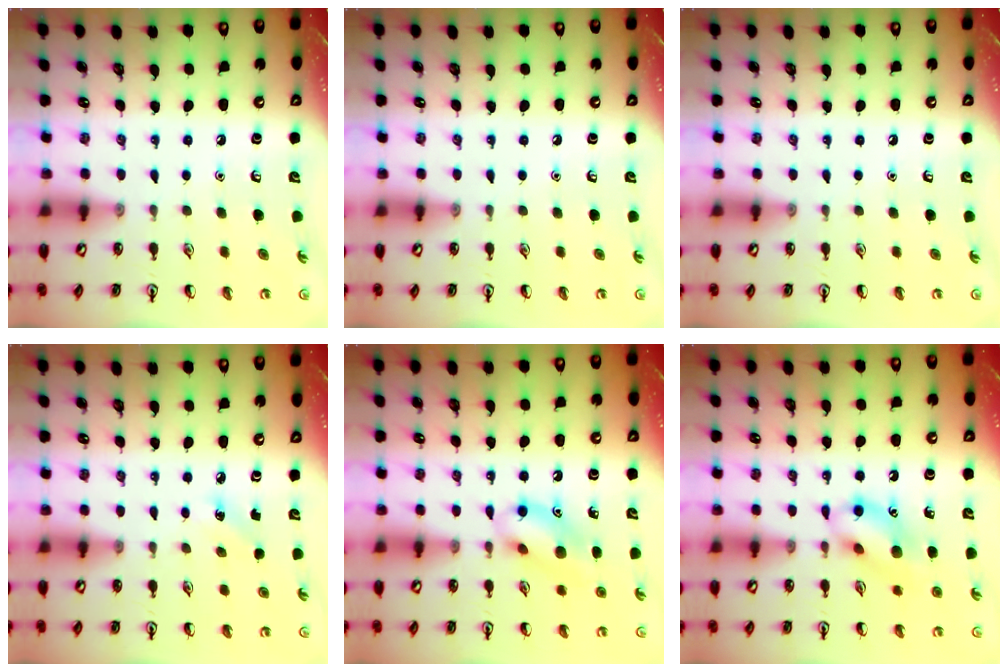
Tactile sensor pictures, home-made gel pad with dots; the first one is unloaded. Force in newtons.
{"total": 0.0}
{"total": 0.0}
{"total": 2.5, "press": 2.3, "slide": 0.9}
{"total": 12.4, "press": 12.4, "slide": 0.8}
{"total": 12.0, "press": 11.9, "slide": 1.4}